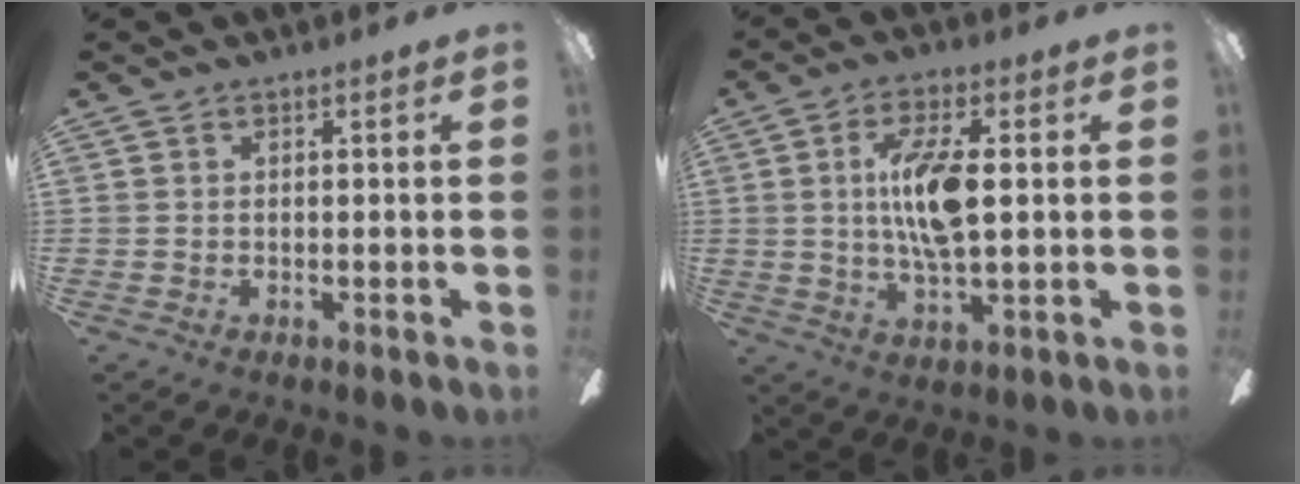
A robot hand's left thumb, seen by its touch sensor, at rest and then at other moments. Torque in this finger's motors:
{"motor_torque": [1.66, 1.77, 1.65, 0.10, 0.45]}